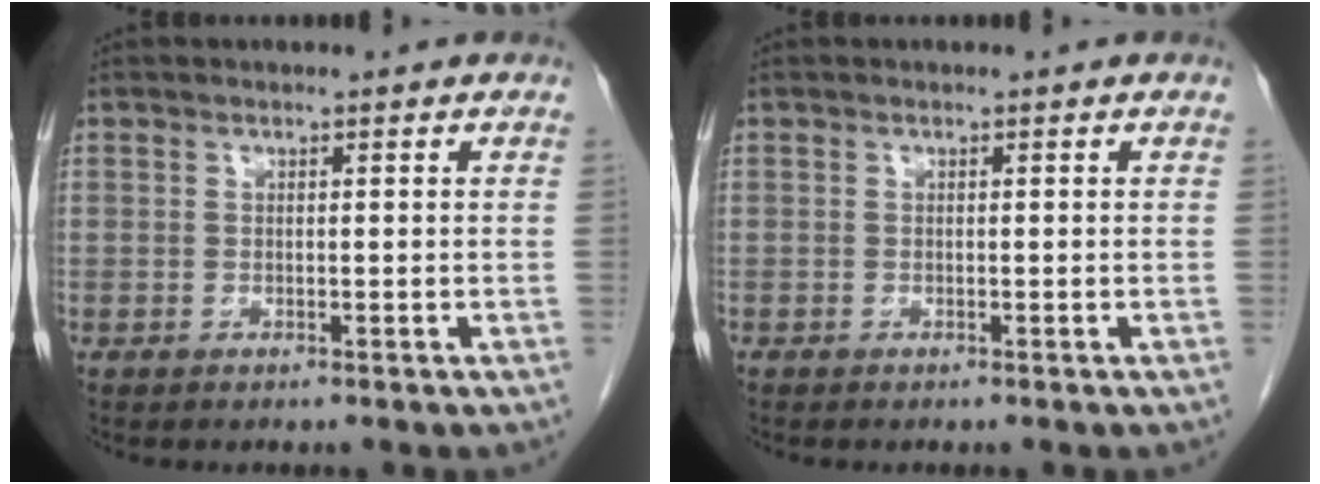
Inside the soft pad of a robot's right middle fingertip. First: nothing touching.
{"total": 0.0}